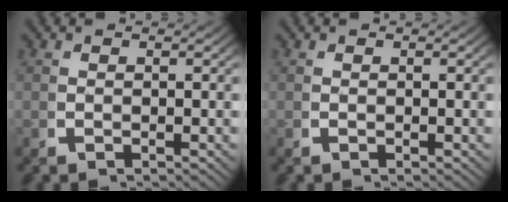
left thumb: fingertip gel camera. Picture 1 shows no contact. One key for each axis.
{"total": 0.0}